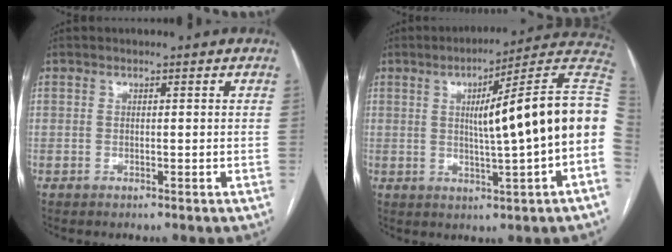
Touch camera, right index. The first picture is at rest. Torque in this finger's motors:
{"motor_torque": [1.85, -0.03, 0.59, 0.20]}